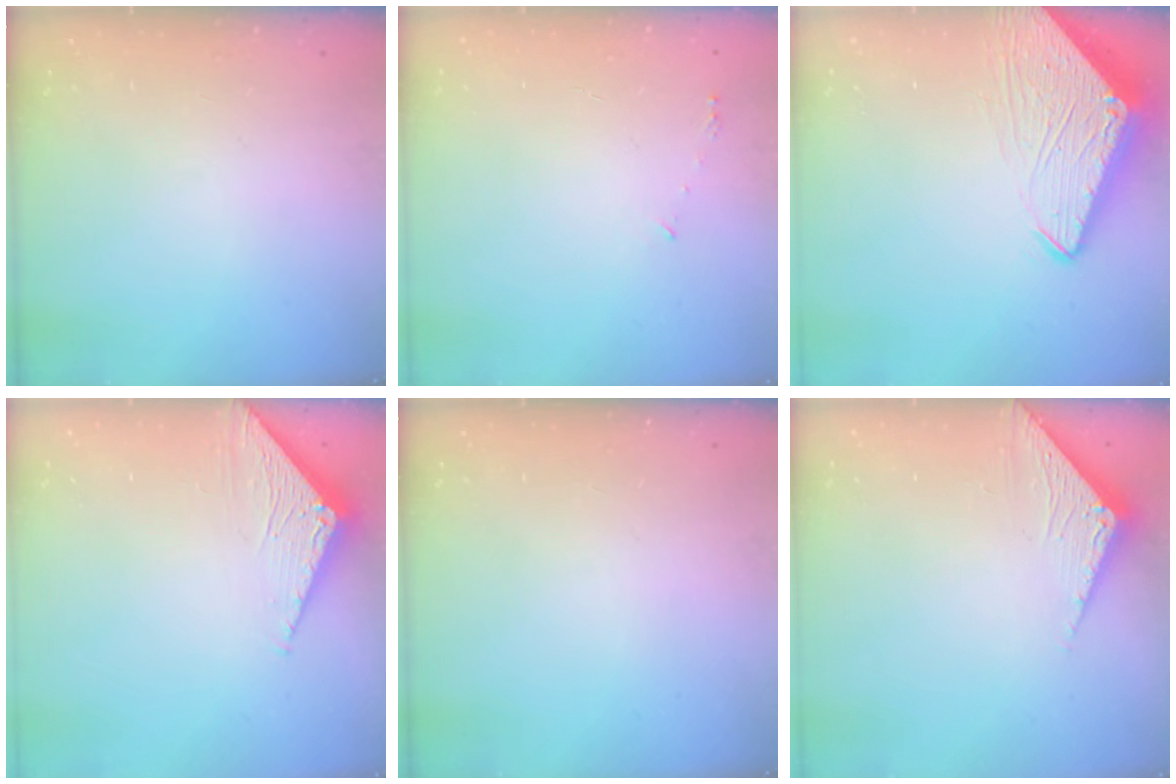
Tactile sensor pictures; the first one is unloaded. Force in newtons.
{"total": 3.2, "press": 3.2, "slide": 0.2}
{"total": 7.1, "press": 7.0, "slide": 0.7}
{"total": 3.1, "press": 3.1, "slide": 0.2}
{"total": 0.0}
{"total": 3.4, "press": 3.4, "slide": 0.3}